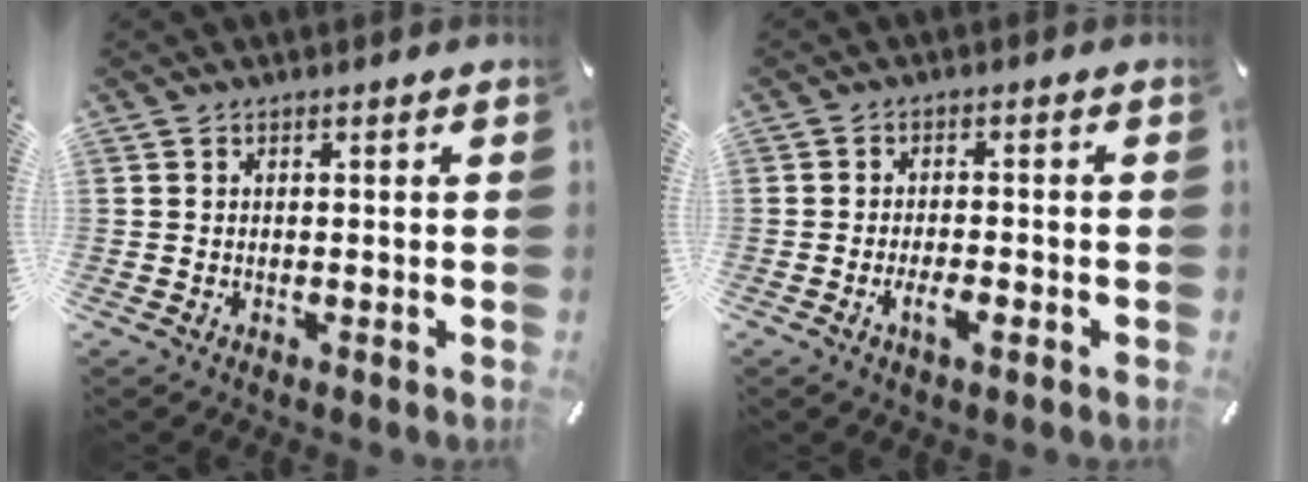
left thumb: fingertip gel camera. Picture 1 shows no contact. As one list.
[{"total": 4.4, "force": [-2.1, 1.7, 3.5], "torque": [-0.061, 0.009, -0.038]}]